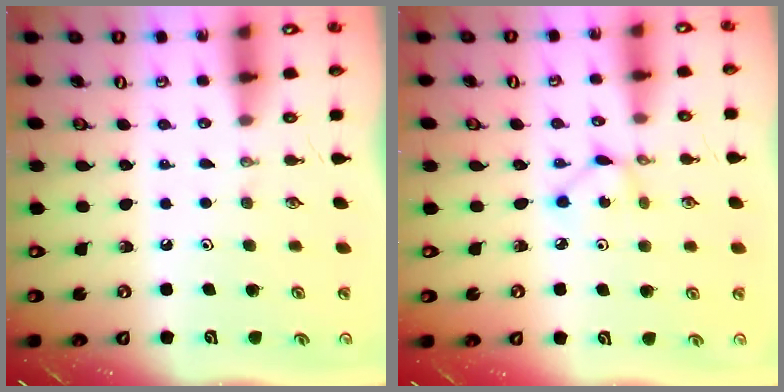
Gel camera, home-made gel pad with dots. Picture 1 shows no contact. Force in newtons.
{"total": 2.2, "press": 2.2, "slide": 0.1}